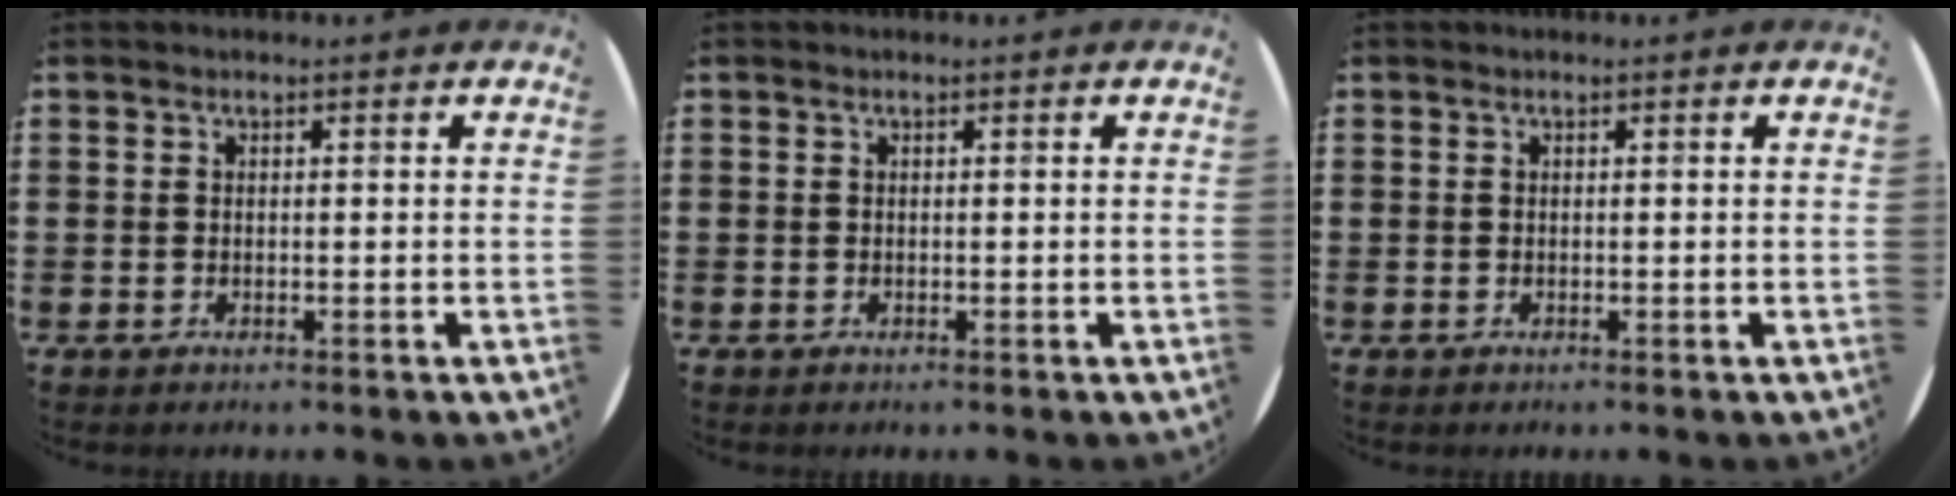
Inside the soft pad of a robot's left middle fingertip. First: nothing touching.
{"total": 0.0}
{"total": 0.0}